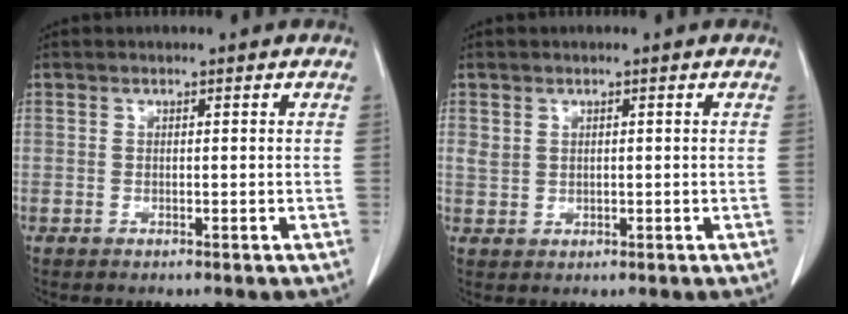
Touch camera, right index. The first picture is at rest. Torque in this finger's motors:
{"motor_torque": [-0.01, 0.07, 0.01, 0.01]}